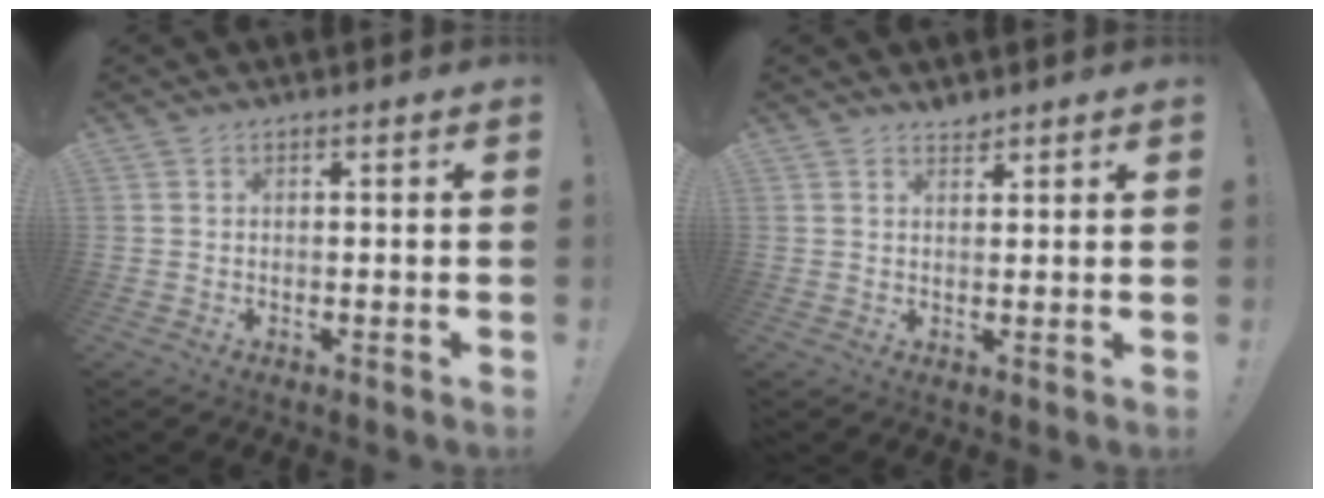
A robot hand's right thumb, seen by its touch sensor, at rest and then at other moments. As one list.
[{"total": 2.1, "force": [1.9, 0.7, 0.3], "torque": [0.008, -0.015, 0.034]}]